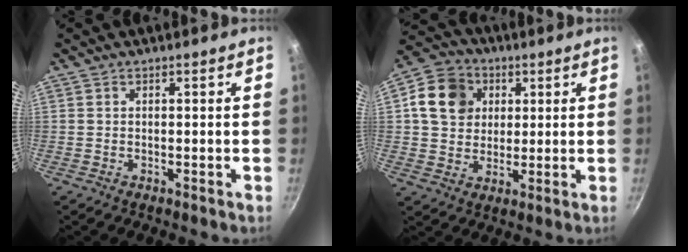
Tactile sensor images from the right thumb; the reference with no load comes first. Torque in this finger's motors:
{"motor_torque": [0.77, 2.50, 0.67, -0.01, 0.10]}